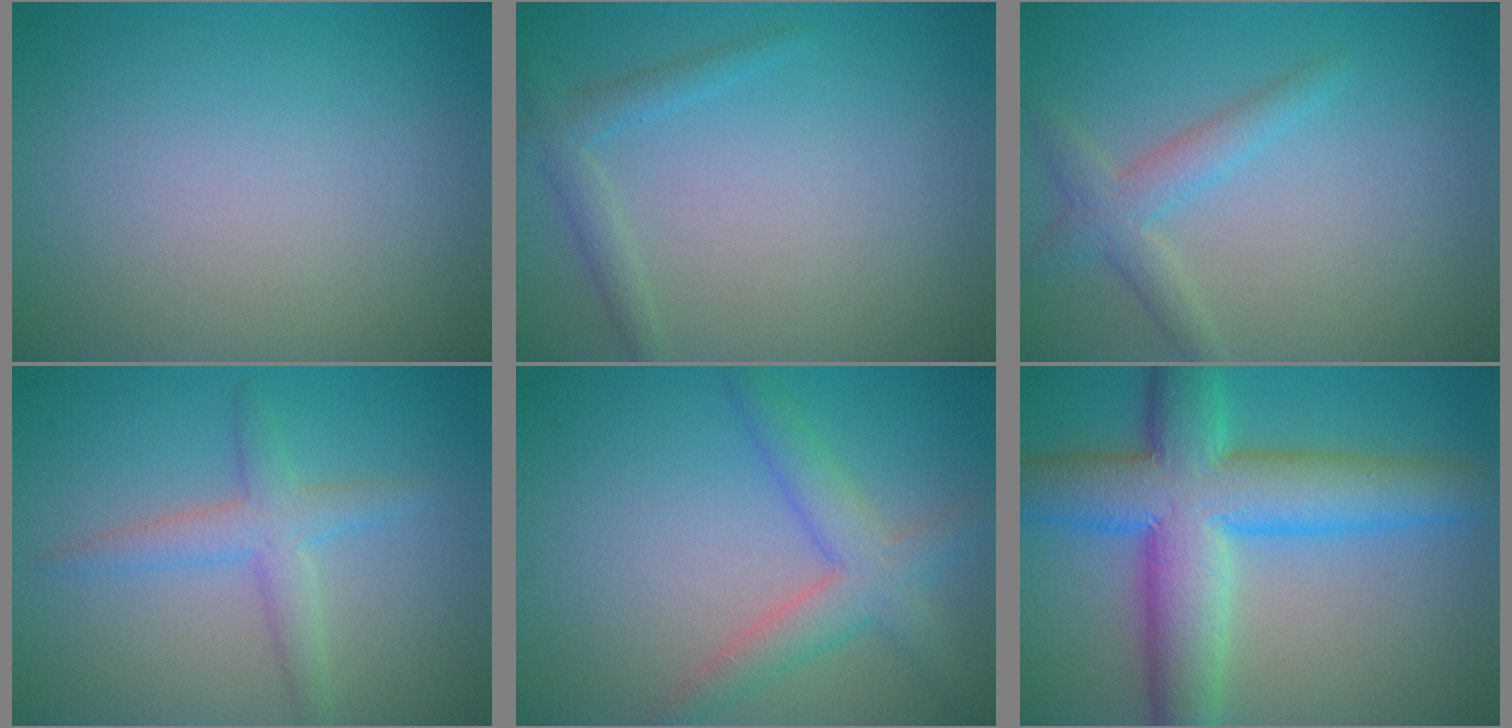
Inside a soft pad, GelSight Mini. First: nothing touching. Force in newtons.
{"total": 1.8, "press": 1.7, "slide": 0.1}
{"total": 2.7, "press": 2.7, "slide": 0.1}
{"total": 2.9, "press": 2.9, "slide": 0.1}
{"total": 3.8, "press": 3.8, "slide": 0.2}
{"total": 10.5, "press": 10.5, "slide": 0.2}